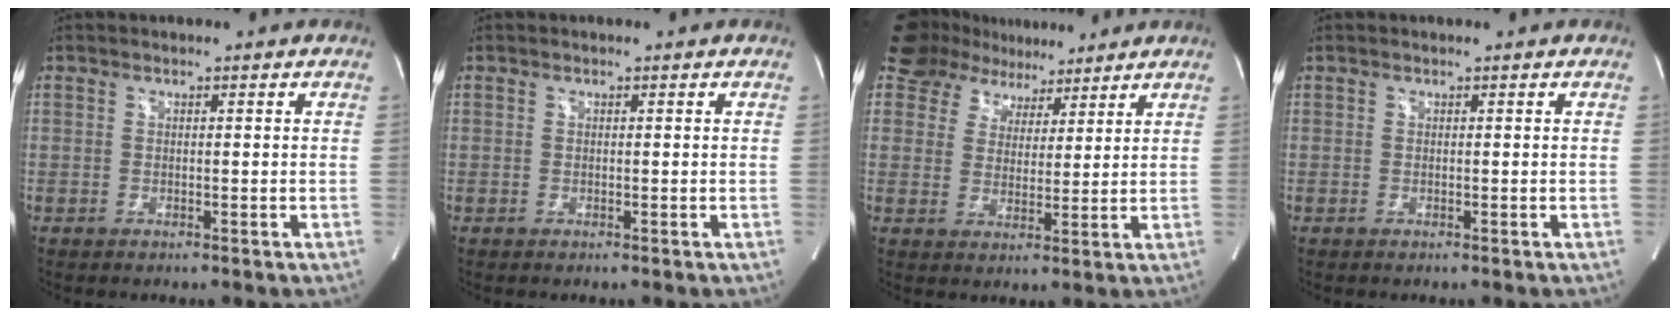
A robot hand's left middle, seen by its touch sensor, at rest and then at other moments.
{"total": 0.0}
{"total": 10.2, "force": [8.2, 5.4, 2.5], "torque": [-0.046, 0.026, 0.134]}
{"total": 0.0}